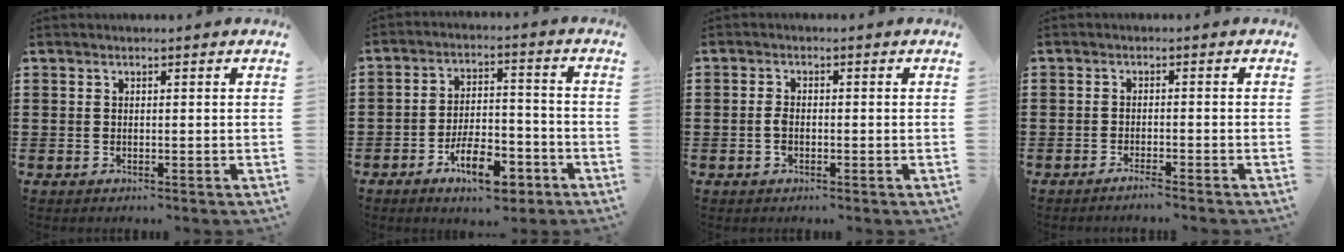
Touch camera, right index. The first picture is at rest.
{"total": 9.2, "force": [-5.3, 3.9, 6.5], "torque": [-0.120, 0.015, -0.093]}
{"total": 1.9, "force": [-0.6, 1.0, 1.6], "torque": [-0.037, -0.002, -0.014]}
{"total": 1.6, "force": [-1.5, -0.2, 0.6], "torque": [-0.010, -0.001, -0.027]}